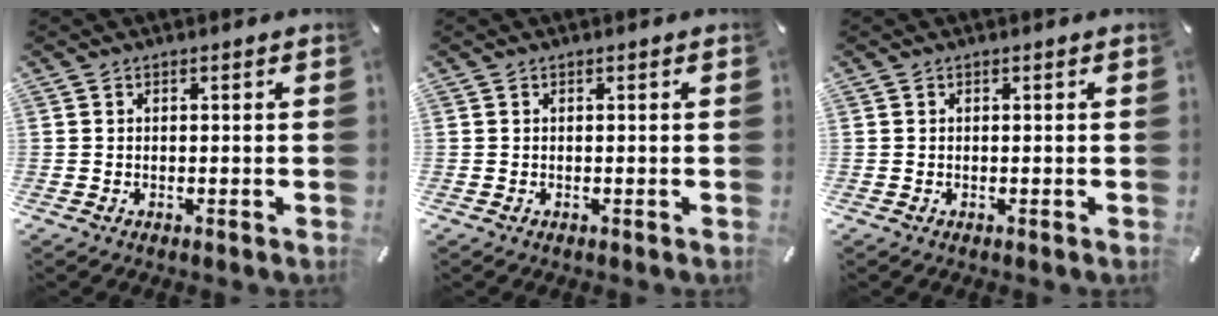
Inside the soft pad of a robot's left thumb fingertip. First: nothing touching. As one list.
[{"total": 0.0}, {"total": 0.0}]